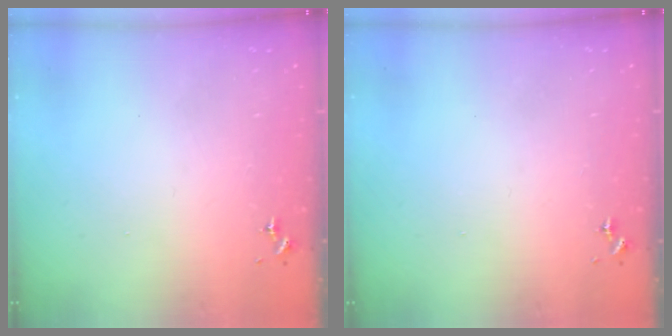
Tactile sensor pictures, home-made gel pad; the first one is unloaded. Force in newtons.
{"total": 0.0}